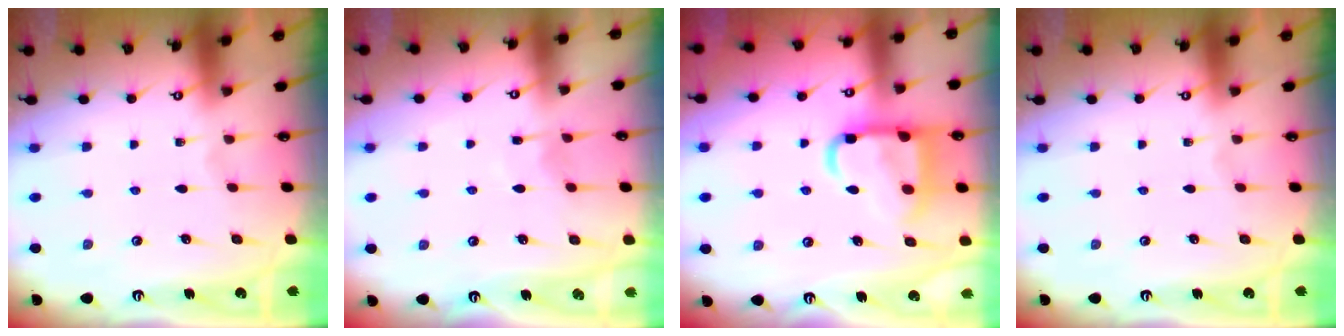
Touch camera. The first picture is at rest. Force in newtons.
{"total": 4.9, "press": 4.8, "slide": 0.5}
{"total": 14.8, "press": 14.7, "slide": 1.7}
{"total": 0.0}